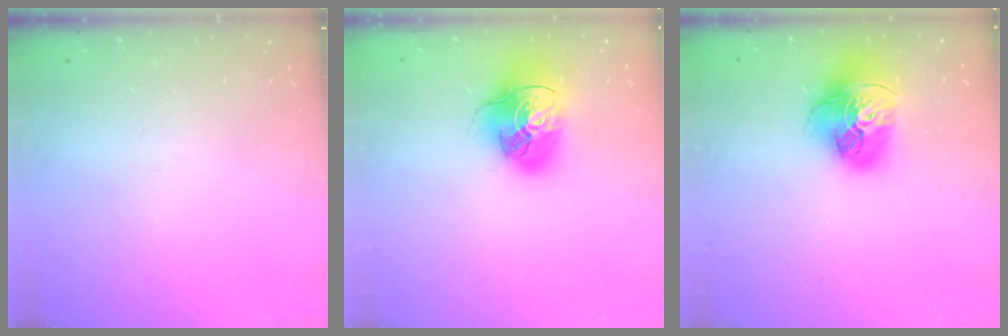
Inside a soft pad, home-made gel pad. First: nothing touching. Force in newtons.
{"total": 17.5, "press": 17.3, "slide": 2.6}
{"total": 18.6, "press": 18.5, "slide": 2.1}